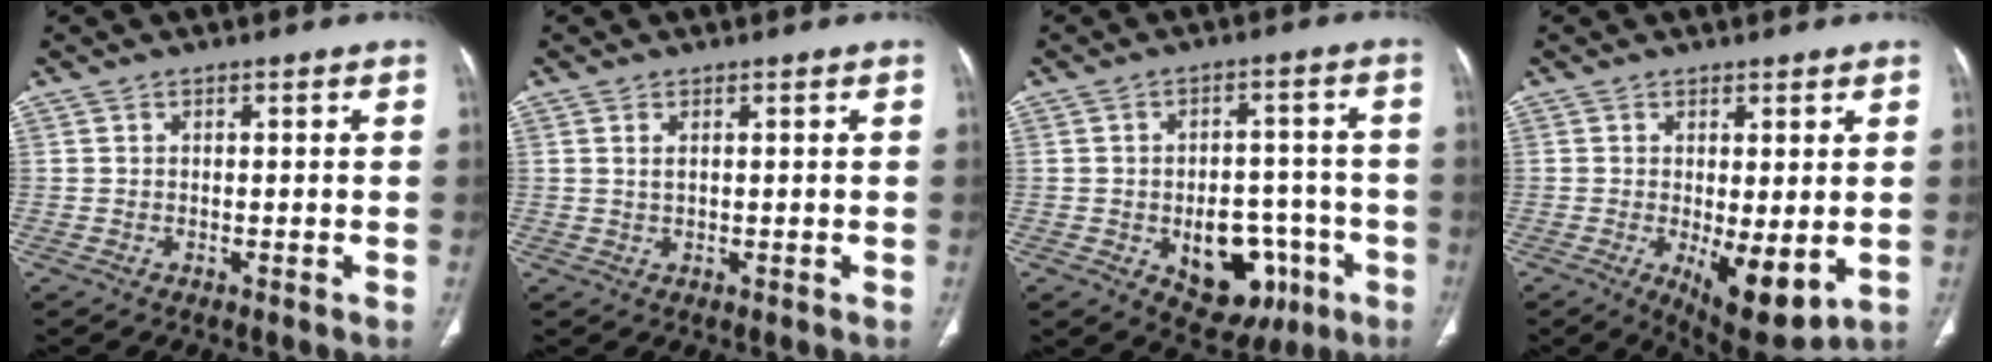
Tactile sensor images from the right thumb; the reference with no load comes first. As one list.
[{"total": 1.3, "force": [0.5, 0.6, 1.1], "torque": [-0.026, 0.002, 0.014]}, {"total": 13.6, "force": [-4.6, 8.8, 9.3], "torque": [-0.085, 0.033, -0.047]}, {"total": 9.8, "force": [-1.6, 3.6, 9.0], "torque": [-0.132, -0.029, -0.012]}]